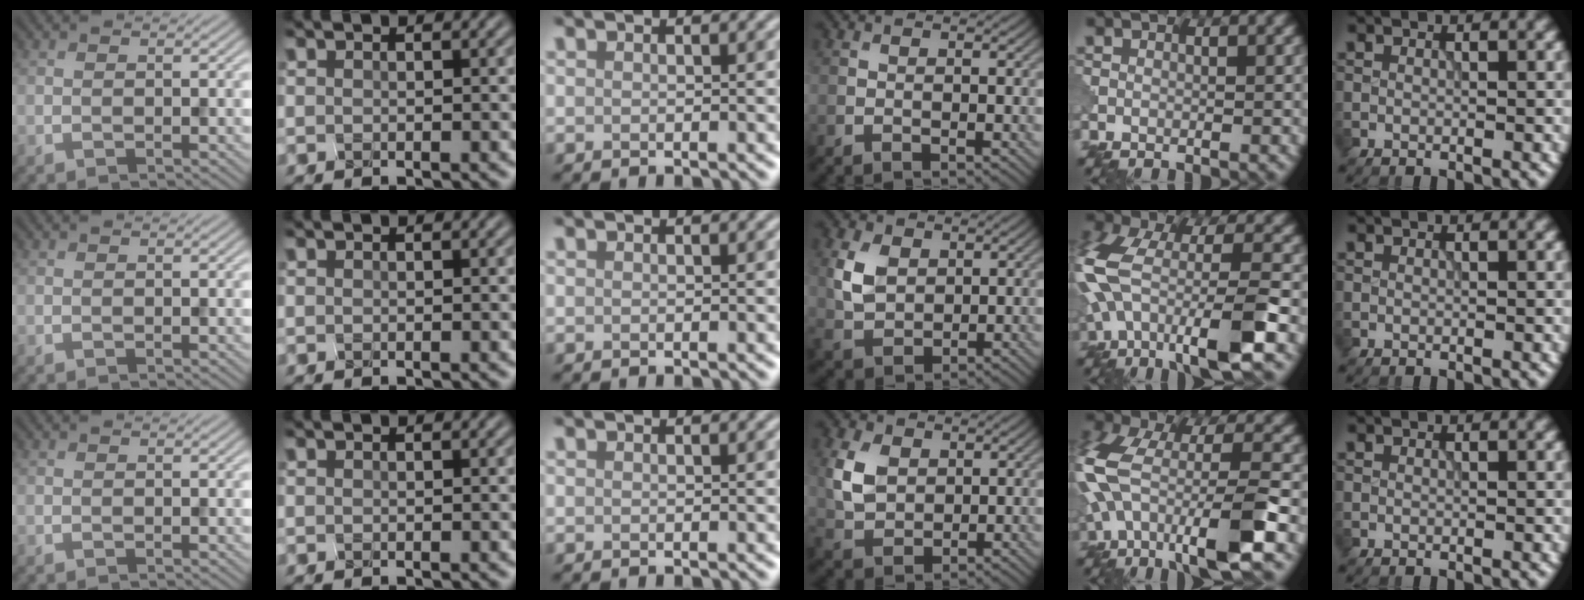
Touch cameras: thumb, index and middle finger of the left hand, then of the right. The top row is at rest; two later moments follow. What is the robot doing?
{"motion": "squeeze", "object": "clothespin"}